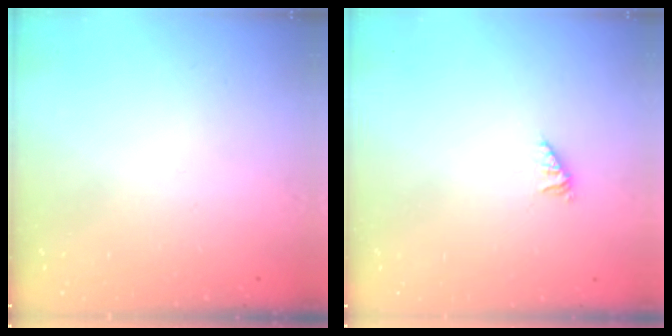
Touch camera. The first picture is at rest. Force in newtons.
{"total": 1.5, "press": 1.5, "slide": 0.3}